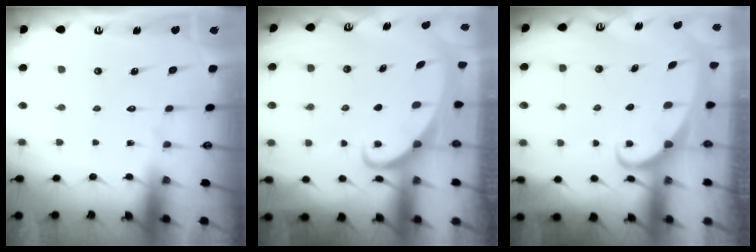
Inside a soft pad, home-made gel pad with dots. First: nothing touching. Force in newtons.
{"total": 2.3, "press": 2.3, "slide": 0.3}
{"total": 2.0, "press": 2.0, "slide": 0.3}